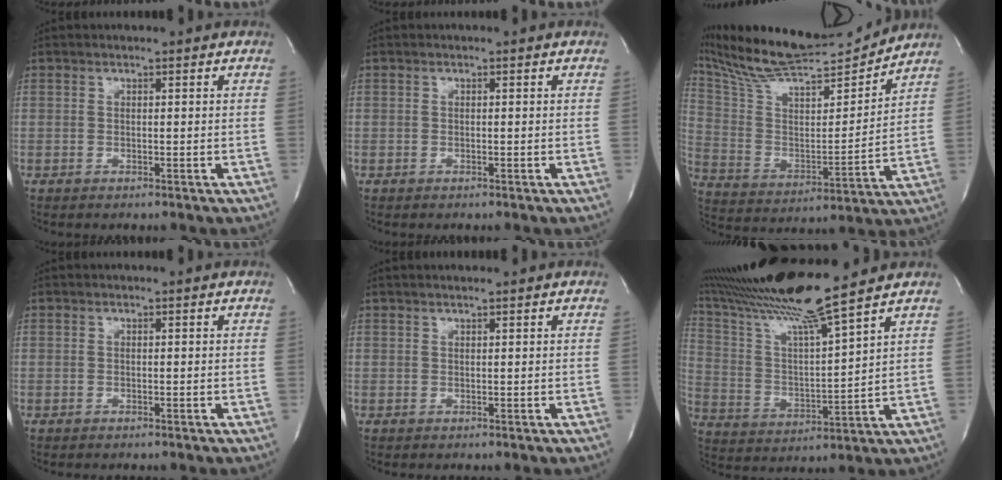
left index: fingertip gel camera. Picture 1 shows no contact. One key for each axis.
{"total": 0.0}
{"total": 21.4, "fx": 19.8, "fy": 2.0, "fz": 7.9, "tx": -0.160, "ty": 0.001, "tz": 0.332}
{"total": 0.0}
{"total": 0.9, "fx": 0.7, "fy": -0.1, "fz": 0.5, "tx": -0.015, "ty": 0.007, "tz": 0.014}
{"total": 16.6, "fx": 13.9, "fy": -1.8, "fz": 8.8, "tx": -0.173, "ty": -0.010, "tz": 0.246}